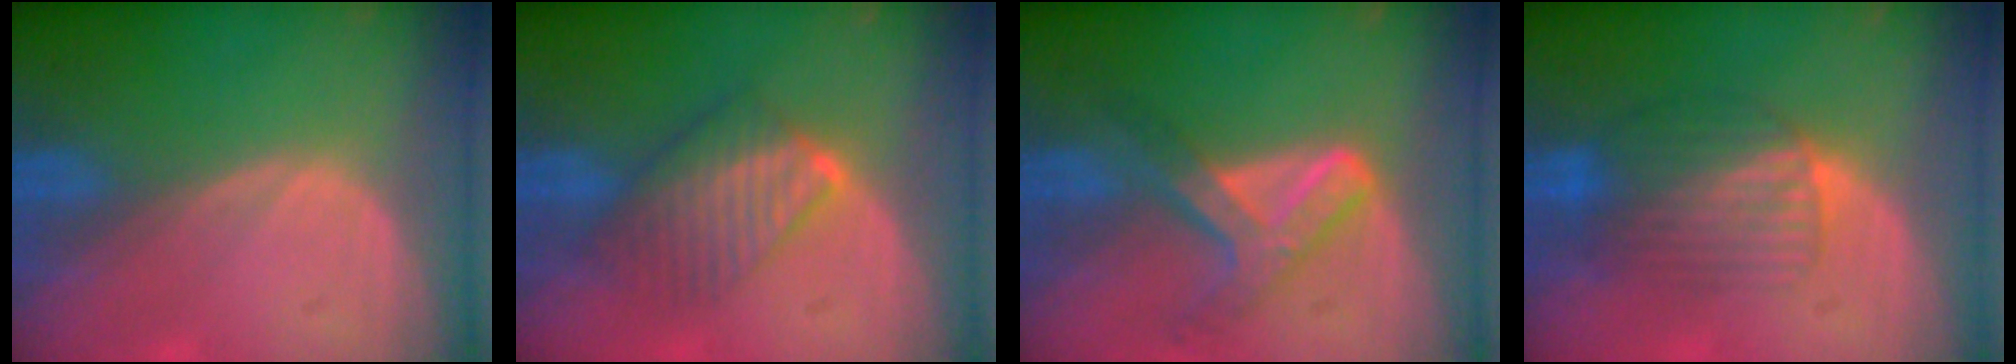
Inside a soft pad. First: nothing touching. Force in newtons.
{"total": 6.4, "press": 6.3, "slide": 0.8}
{"total": 7.2, "press": 6.2, "slide": 3.7}
{"total": 6.6, "press": 6.5, "slide": 1.1}